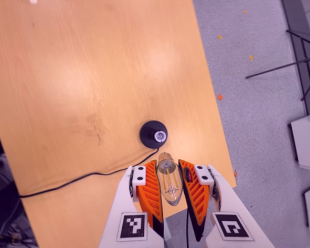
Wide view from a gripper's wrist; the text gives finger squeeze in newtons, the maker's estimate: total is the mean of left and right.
{"total": 20.1, "left": 22.0, "right": 18.1}